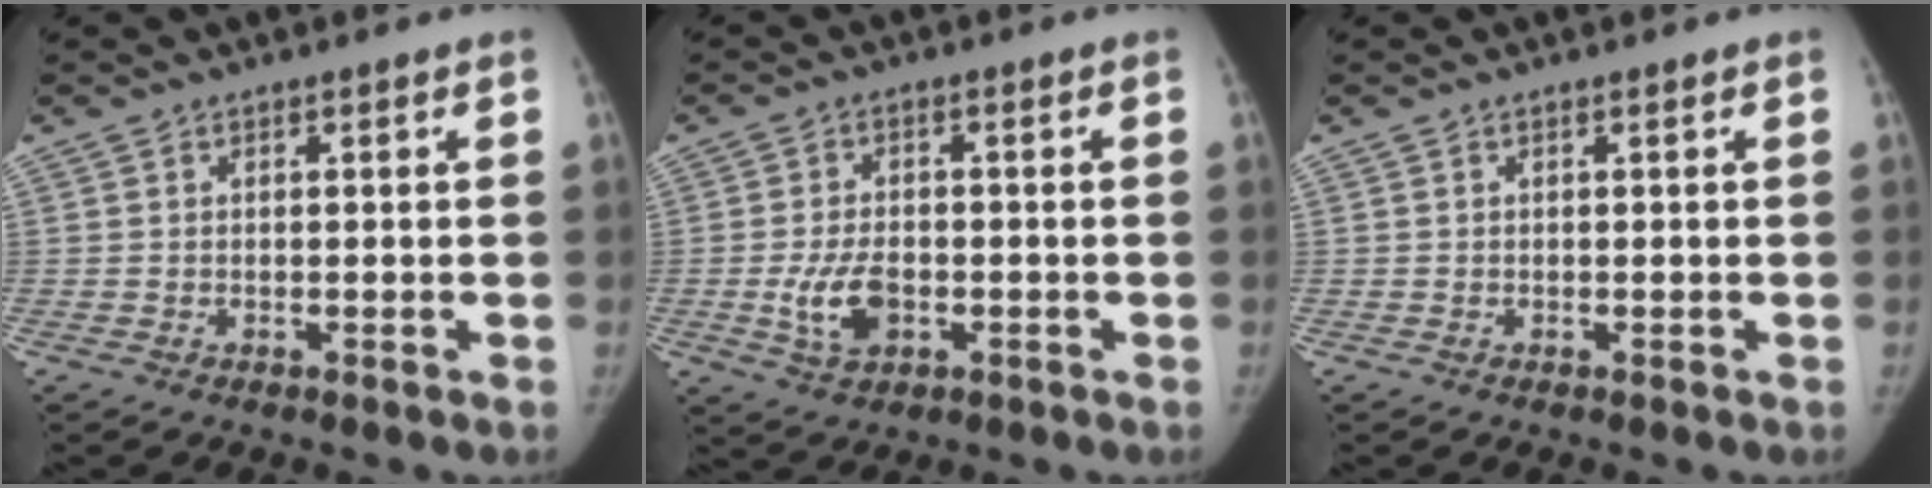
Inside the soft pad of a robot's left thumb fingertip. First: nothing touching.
{"total": 6.7, "force": [-1.7, 4.1, 5.1], "torque": [-0.093, 0.005, -0.026]}
{"total": 0.0}